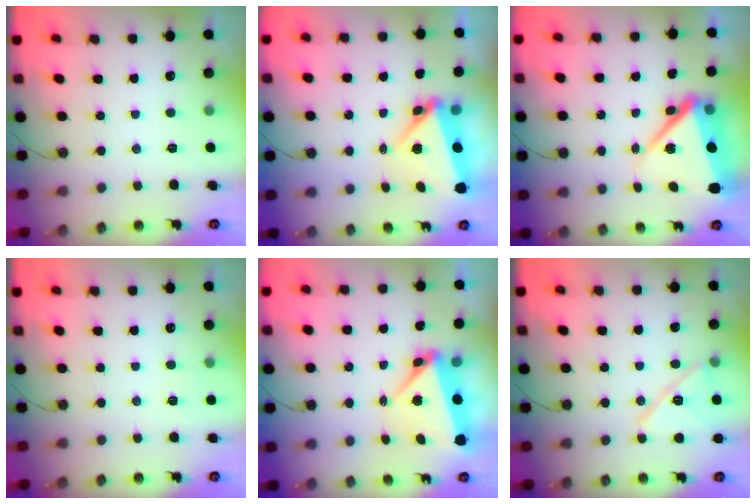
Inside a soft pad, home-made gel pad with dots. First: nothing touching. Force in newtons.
{"total": 6.2, "press": 5.9, "slide": 2.0}
{"total": 12.2, "press": 11.3, "slide": 4.5}
{"total": 2.5, "press": 2.4, "slide": 0.4}
{"total": 7.3, "press": 7.3, "slide": 0.7}
{"total": 13.3, "press": 13.2, "slide": 1.5}